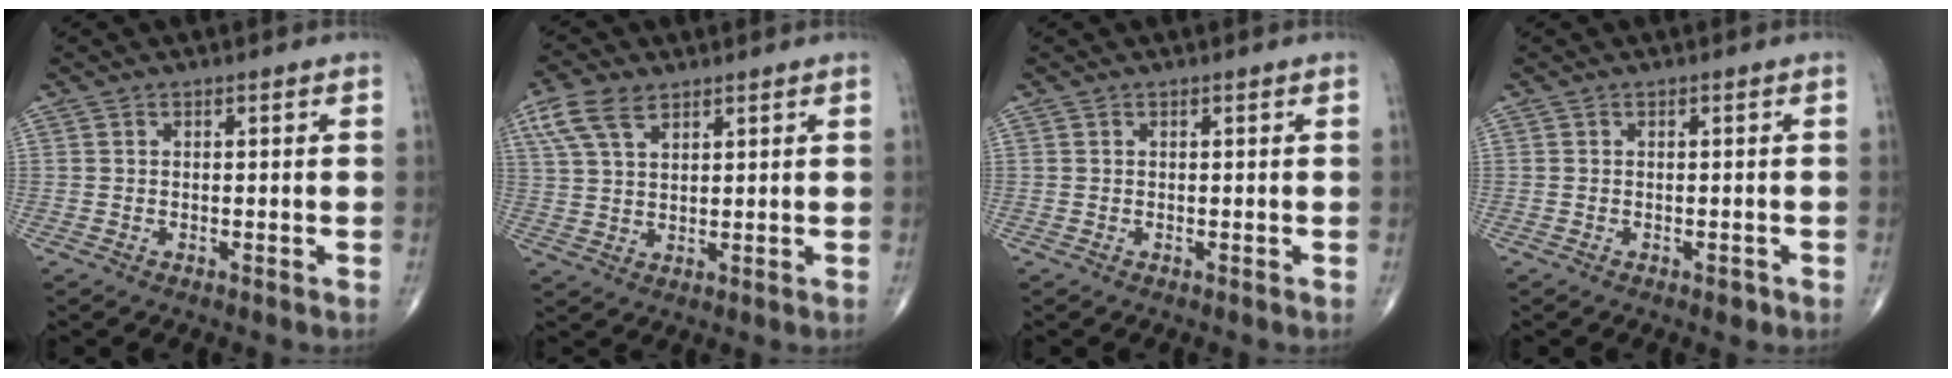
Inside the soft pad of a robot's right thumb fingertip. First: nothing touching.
{"total": 7.5, "force": [4.2, 3.9, 4.9], "torque": [-0.102, -0.001, 0.087]}
{"total": 0.0}
{"total": 0.9, "force": [-0.6, 0.4, 0.6], "torque": [-0.003, 0.000, -0.007]}